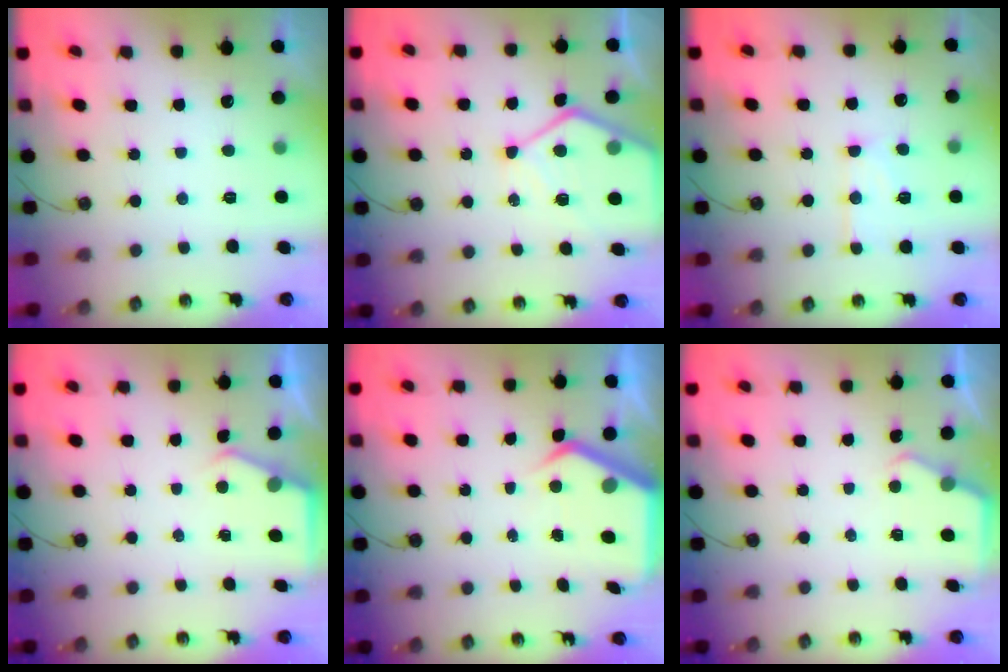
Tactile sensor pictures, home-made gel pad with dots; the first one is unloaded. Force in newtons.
{"total": 11.6, "press": 11.6, "slide": 1.1}
{"total": 9.3, "press": 9.3, "slide": 0.8}
{"total": 2.9, "press": 2.9, "slide": 0.5}
{"total": 6.2, "press": 6.2, "slide": 0.5}
{"total": 2.9, "press": 2.8, "slide": 0.4}